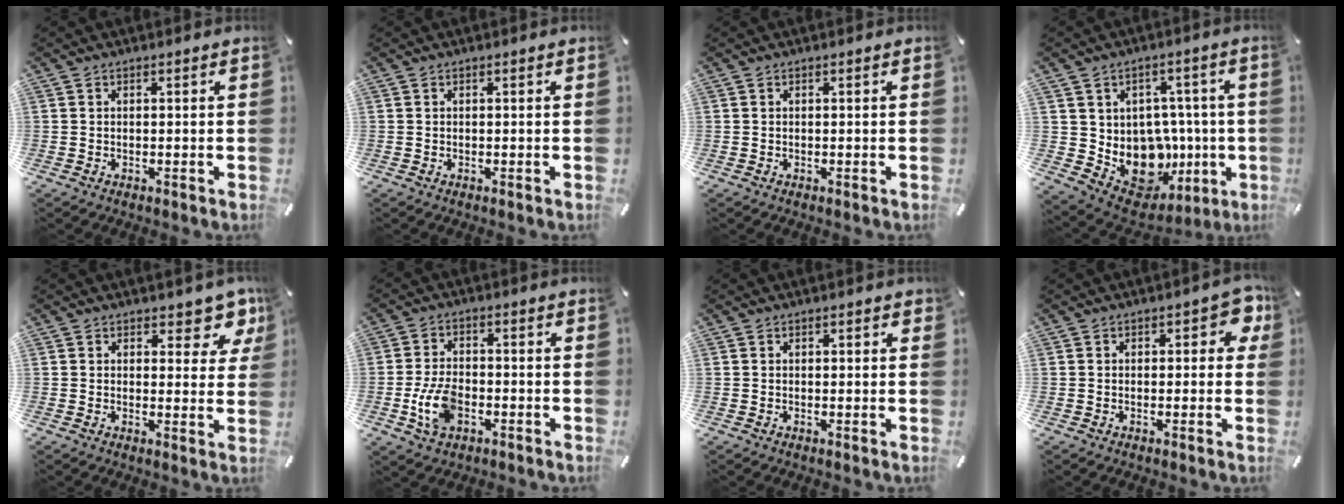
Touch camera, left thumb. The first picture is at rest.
{"total": 0.0}
{"total": 0.0}
{"total": 13.3, "force": [-1.3, 11.5, 6.5], "torque": [-0.092, -0.023, 0.008]}
{"total": 7.5, "force": [4.9, 4.0, 3.9], "torque": [-0.027, -0.034, 0.080]}
{"total": 8.9, "force": [-2.7, 5.6, 6.3], "torque": [-0.137, 0.009, -0.048]}
{"total": 0.9, "force": [0.3, 0.5, 0.6], "torque": [-0.003, 0.002, 0.003]}
{"total": 5.2, "force": [1.3, 2.7, 4.2], "torque": [-0.046, -0.001, 0.014]}